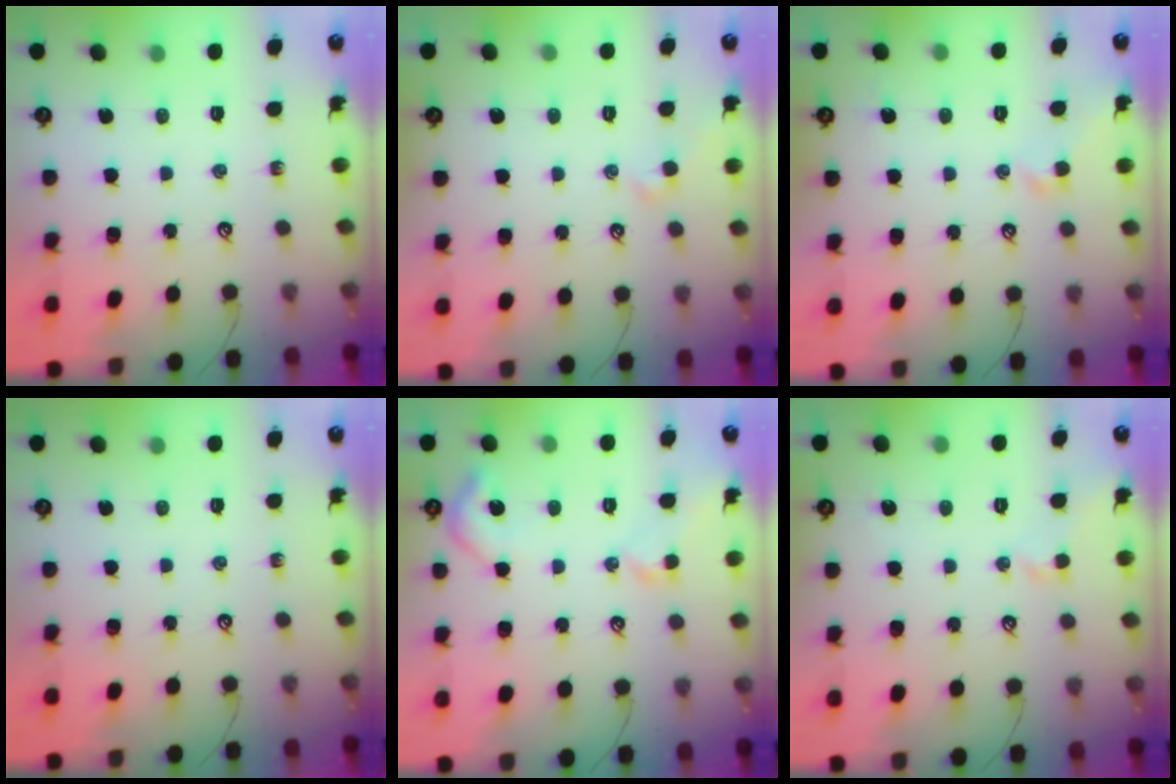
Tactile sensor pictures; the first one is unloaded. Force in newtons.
{"total": 1.3, "press": 1.2, "slide": 0.5}
{"total": 2.7, "press": 2.6, "slide": 0.7}
{"total": 0.0}
{"total": 5.2, "press": 5.0, "slide": 1.1}
{"total": 0.8, "press": 0.8, "slide": 0.1}